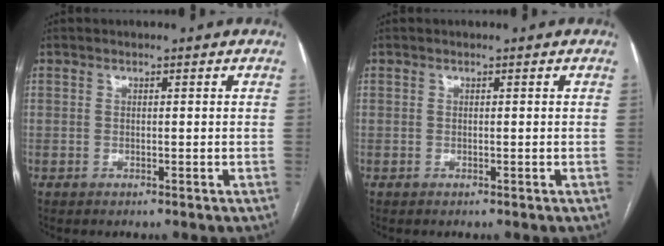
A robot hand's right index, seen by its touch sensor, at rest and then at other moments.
{"total": 0.0}